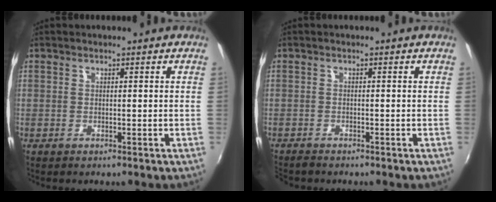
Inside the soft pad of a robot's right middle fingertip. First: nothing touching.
{"total": 1.8, "force": [-1.8, 0.3, 0.3], "torque": [-0.014, -0.010, -0.035]}